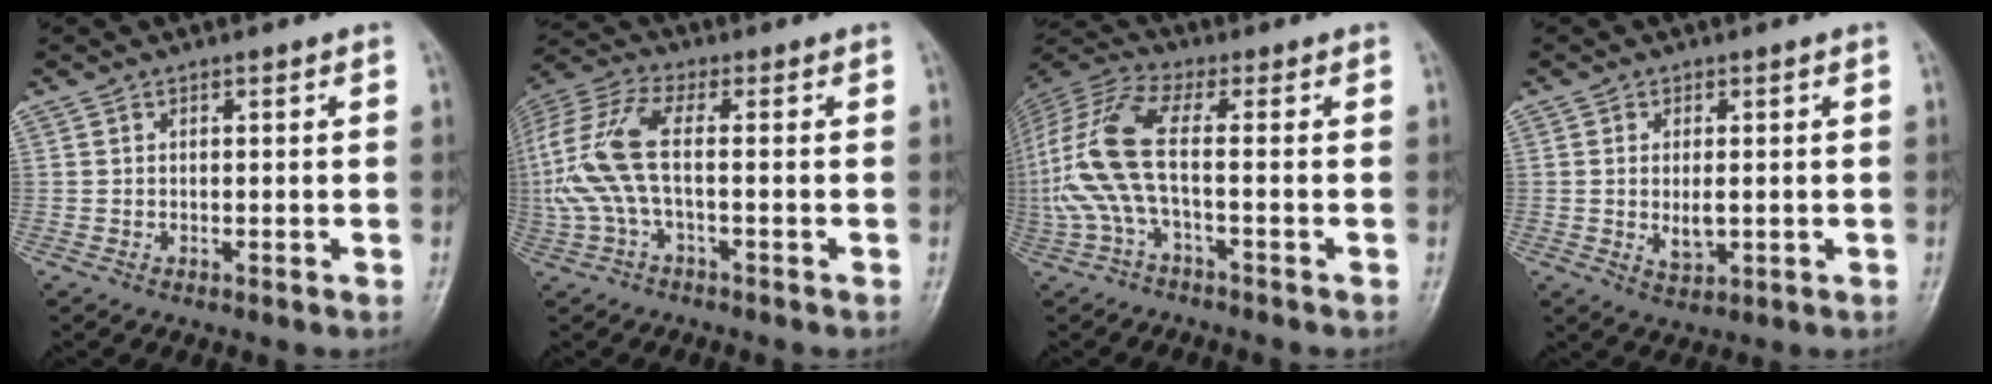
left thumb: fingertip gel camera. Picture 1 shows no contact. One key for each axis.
{"total": 11.4, "fx": -0.7, "fy": 4.3, "fz": 10.6, "tx": -0.263, "ty": 0.029, "tz": -0.018}
{"total": 12.3, "fx": -1.8, "fy": 3.4, "fz": 11.7, "tx": -0.291, "ty": 0.037, "tz": -0.045}
{"total": 3.9, "fx": -0.3, "fy": 2.0, "fz": 3.3, "tx": -0.056, "ty": -0.005, "tz": 0.000}